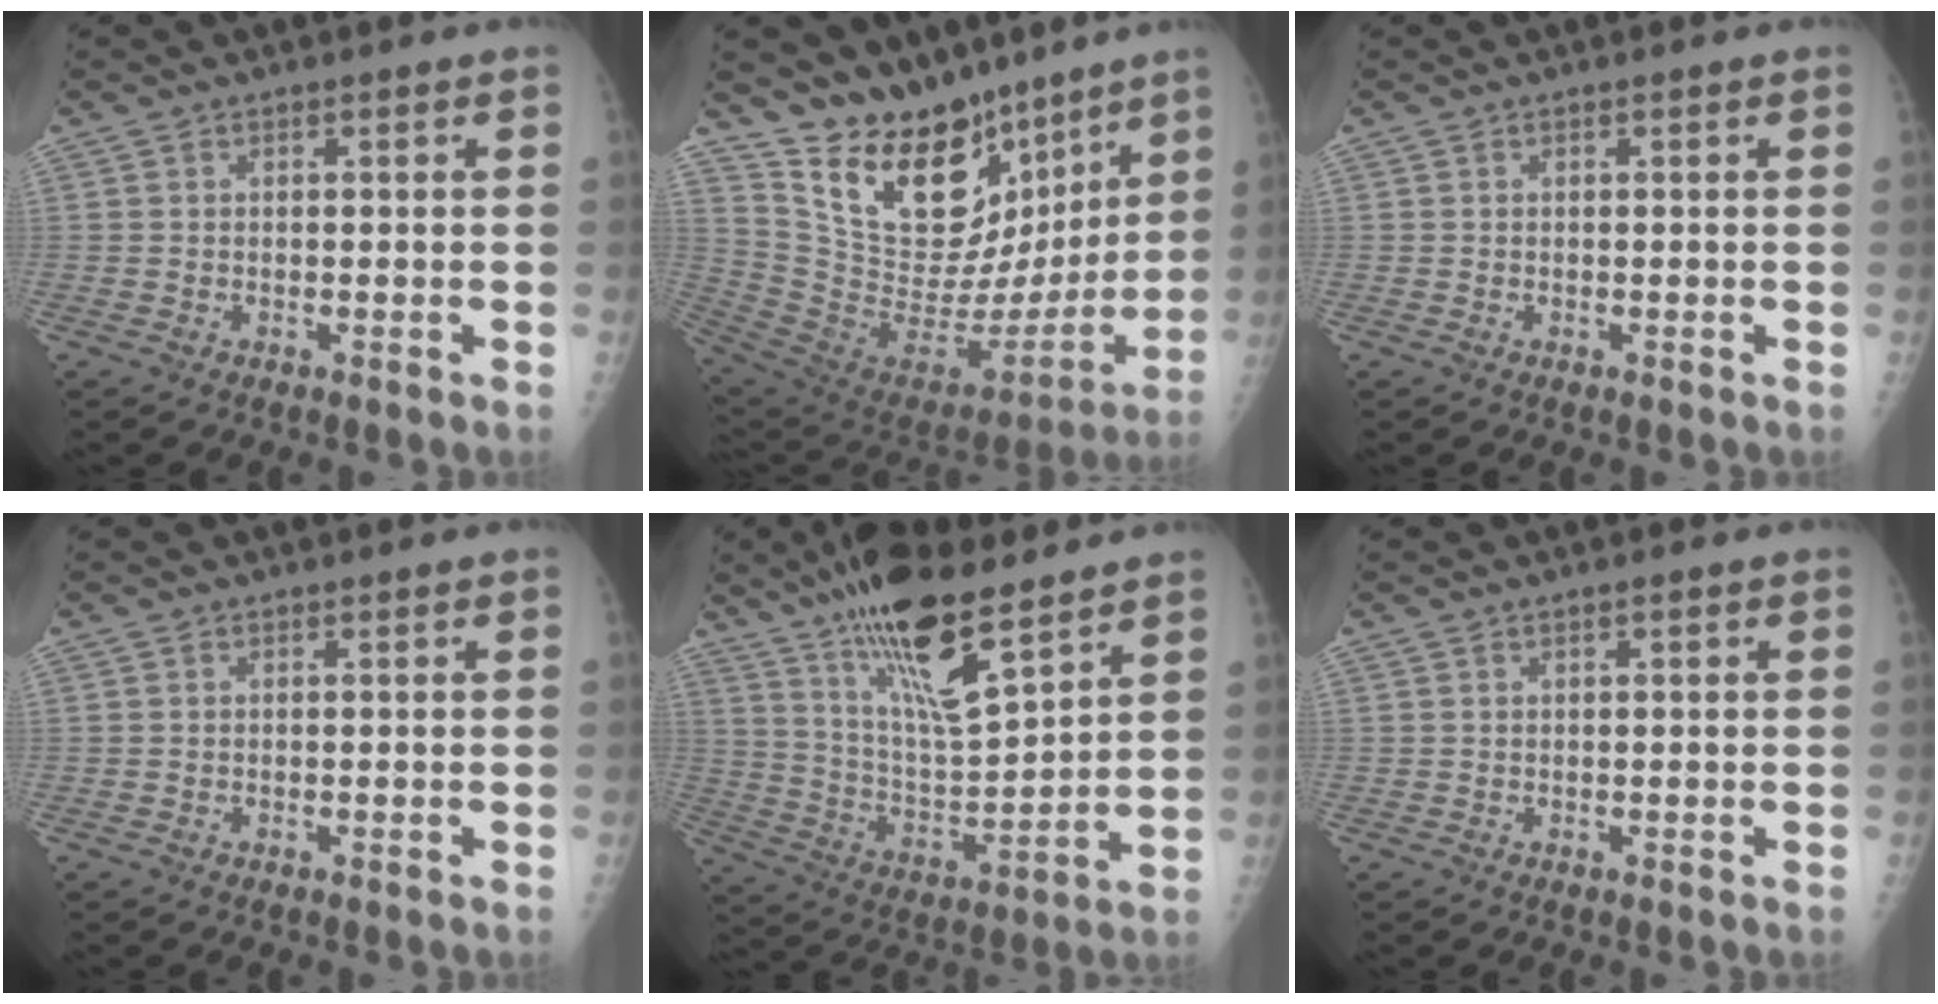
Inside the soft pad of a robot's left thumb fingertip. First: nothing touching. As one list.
[{"total": 23.2, "force": [15.7, 12.3, 11.9], "torque": [-0.143, -0.080, 0.275]}, {"total": 0.0}, {"total": 0.0}, {"total": 18.1, "force": [12.3, 4.7, 12.3], "torque": [-0.198, -0.066, 0.230]}, {"total": 0.8, "force": [0.3, 0.2, 0.7], "torque": [-0.010, 0.001, 0.005]}]